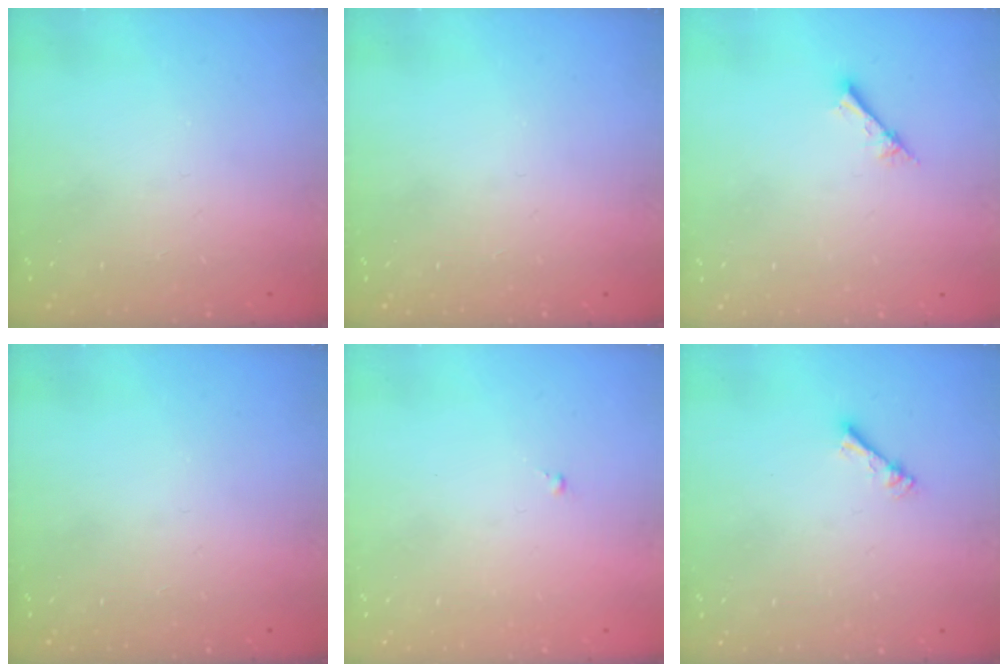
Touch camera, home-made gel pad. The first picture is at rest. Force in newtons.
{"total": 0.0}
{"total": 2.1, "press": 2.1, "slide": 0.2}
{"total": 0.0}
{"total": 0.0}
{"total": 2.3, "press": 2.2, "slide": 0.4}